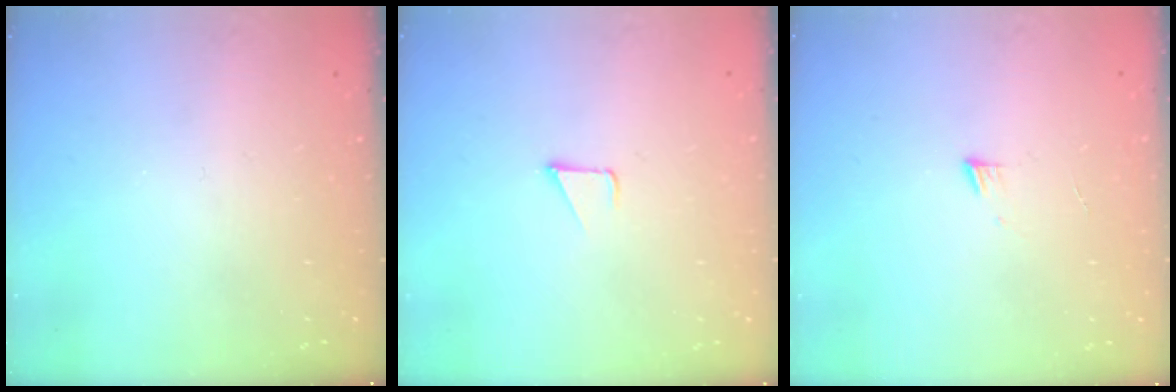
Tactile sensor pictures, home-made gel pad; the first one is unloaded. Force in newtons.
{"total": 1.2, "press": 1.2, "slide": 0.1}
{"total": 3.5, "press": 3.4, "slide": 0.4}